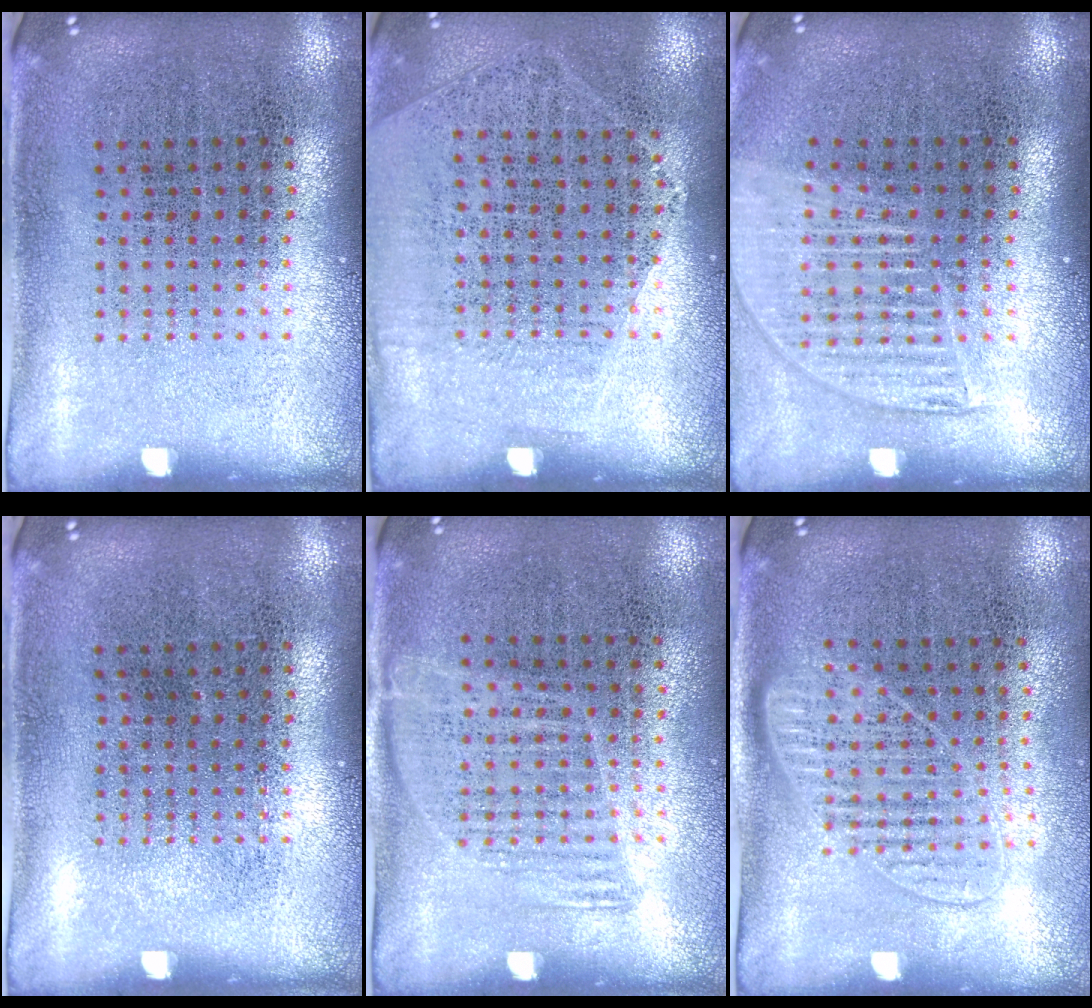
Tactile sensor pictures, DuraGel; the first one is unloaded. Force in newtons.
{"total": 1.2, "press": 1.0, "slide": 0.7}
{"total": 1.4, "press": 1.3, "slide": 0.6}
{"total": 0.0}
{"total": 1.1, "press": 0.9, "slide": 0.6}
{"total": 1.3, "press": 1.2, "slide": 0.5}